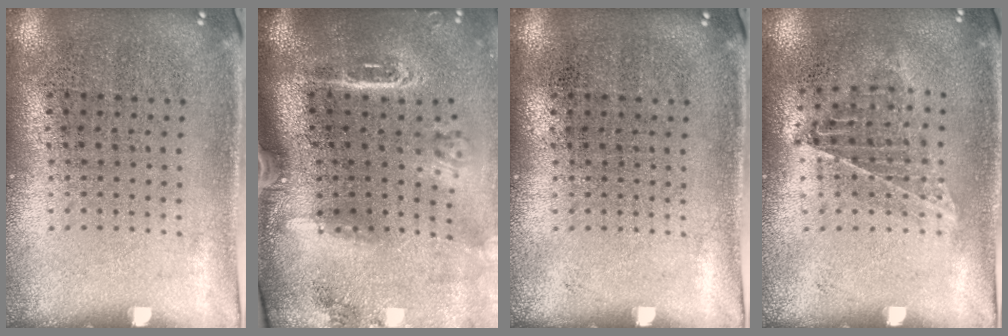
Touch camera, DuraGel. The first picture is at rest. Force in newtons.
{"total": 3.0, "press": 2.1, "slide": 2.1}
{"total": 0.0}
{"total": 1.0, "press": 0.9, "slide": 0.3}